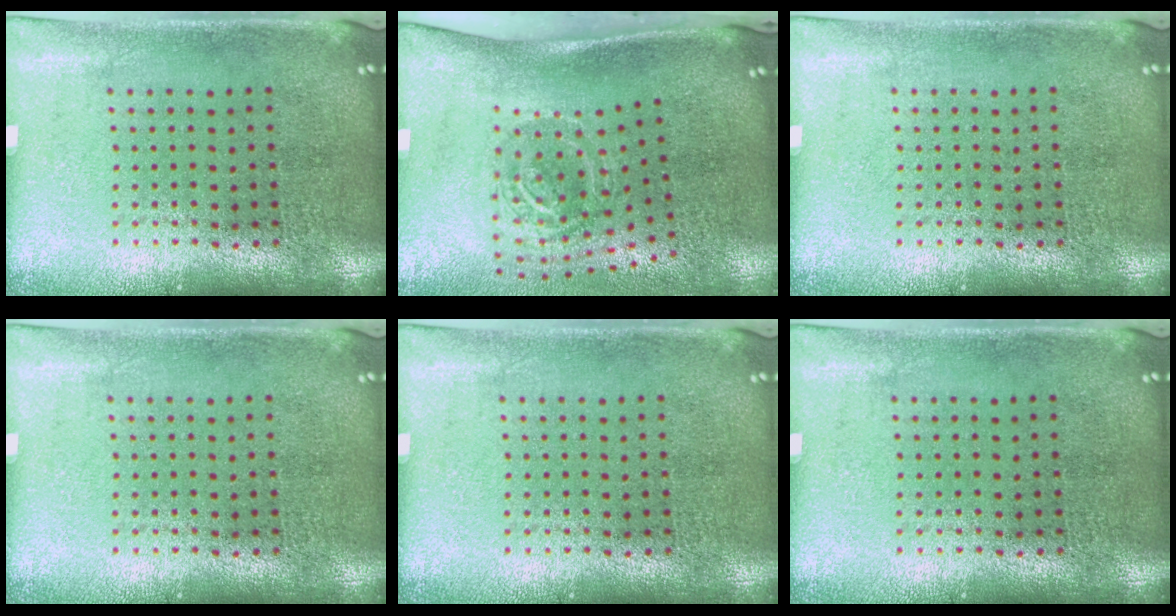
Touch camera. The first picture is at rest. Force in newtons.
{"total": 2.0, "press": 1.3, "slide": 1.6}
{"total": 0.0}
{"total": 0.0}
{"total": 0.0}
{"total": 0.0}